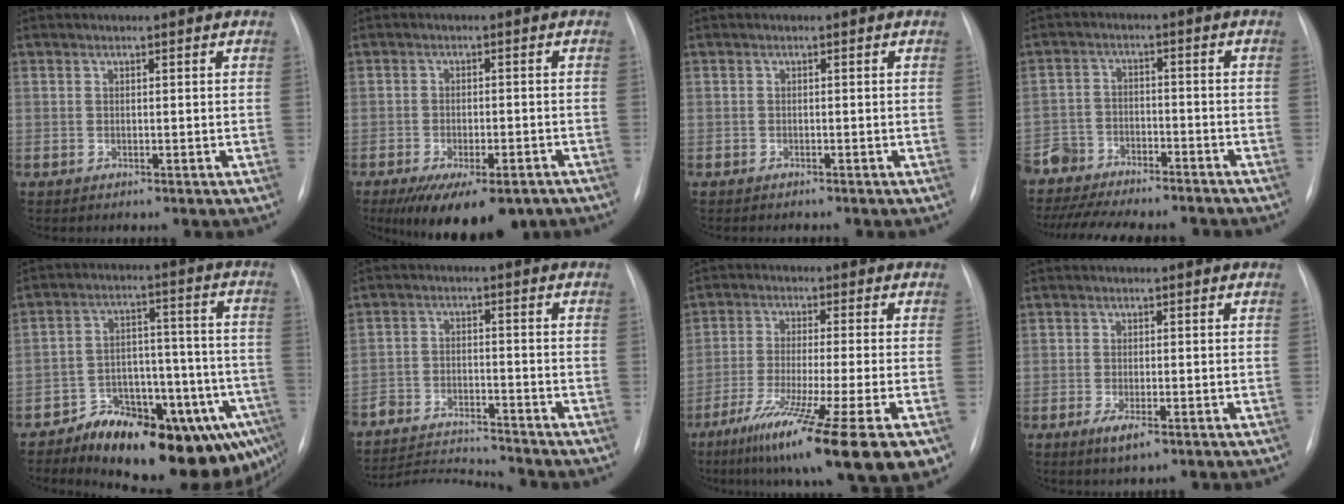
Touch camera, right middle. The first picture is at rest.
{"total": 12.7, "force": [-9.0, 4.6, 7.6], "torque": [-0.109, -0.014, -0.128]}
{"total": 1.1, "force": [-1.1, 0.2, 0.2], "torque": [-0.004, -0.003, -0.014]}
{"total": 17.2, "force": [-15.6, 4.1, 5.9], "torque": [-0.135, 0.000, -0.240]}
{"total": 19.3, "force": [-13.0, 6.9, 12.5], "torque": [-0.096, 0.049, -0.182]}
{"total": 10.1, "force": [-10.0, -0.7, 1.2], "torque": [-0.017, -0.001, -0.176]}
{"total": 18.2, "force": [-10.1, 0.2, 15.1], "torque": [-0.202, -0.051, -0.163]}
{"total": 2.7, "force": [-1.3, 0.7, 2.2], "torque": [-0.044, -0.005, -0.021]}